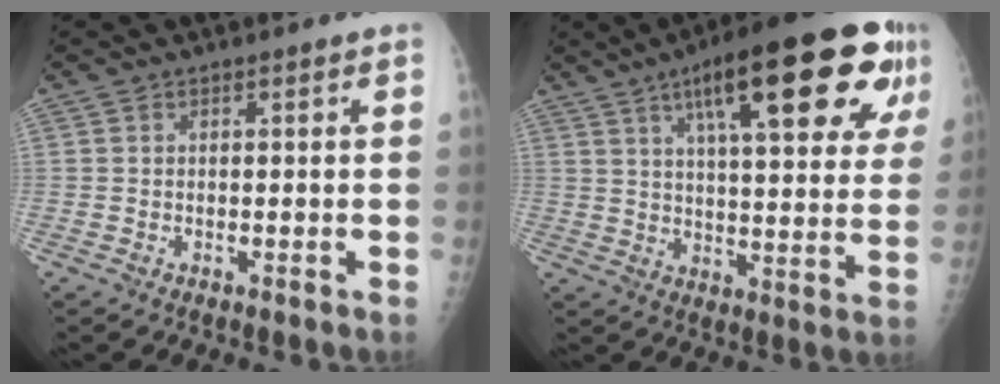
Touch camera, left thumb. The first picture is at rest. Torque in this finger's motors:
{"motor_torque": [2.97, 2.04, 1.79, -0.98, 0.17]}